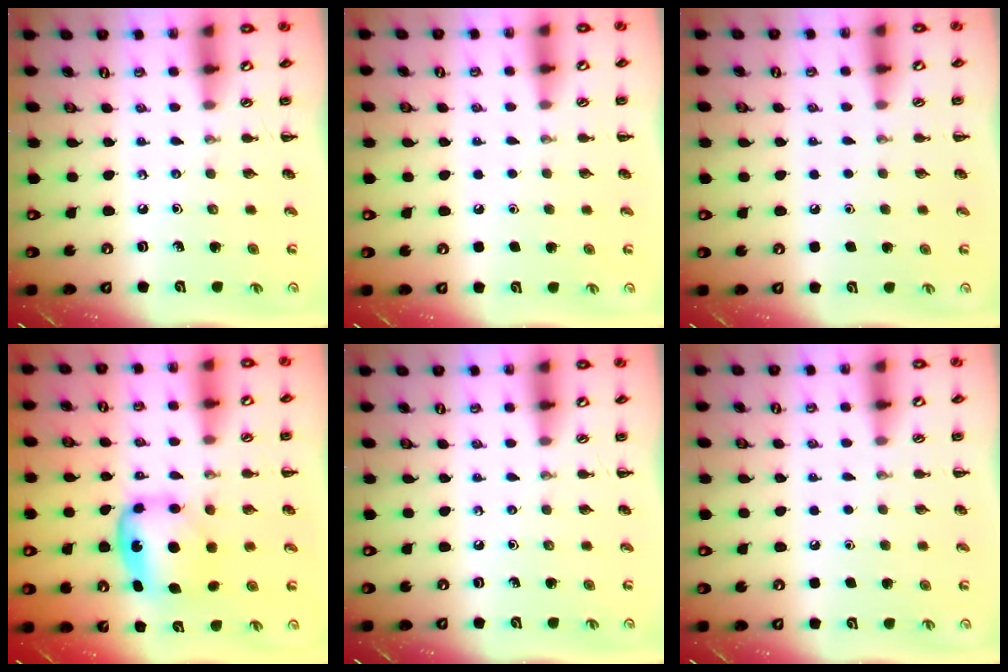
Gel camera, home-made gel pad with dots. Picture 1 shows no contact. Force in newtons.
{"total": 1.6, "press": 1.6, "slide": 0.1}
{"total": 1.6, "press": 1.6, "slide": 0.1}
{"total": 6.3, "press": 6.3, "slide": 0.7}
{"total": 0.0}
{"total": 1.8, "press": 1.7, "slide": 0.1}